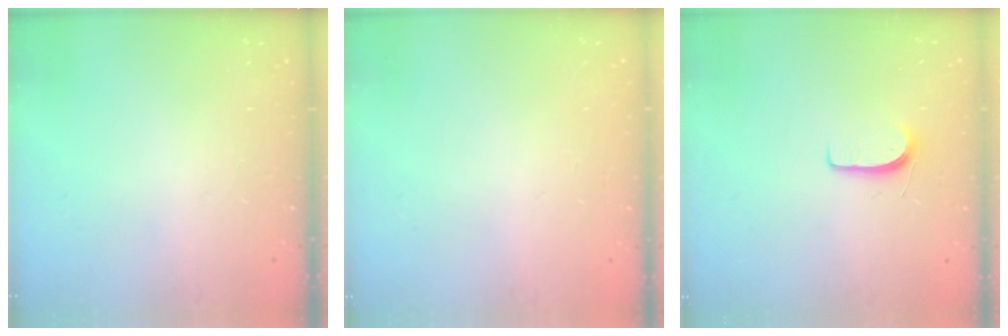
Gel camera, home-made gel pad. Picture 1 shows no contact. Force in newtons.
{"total": 0.8, "press": 0.4, "slide": 0.7}
{"total": 5.8, "press": 5.8, "slide": 0.6}